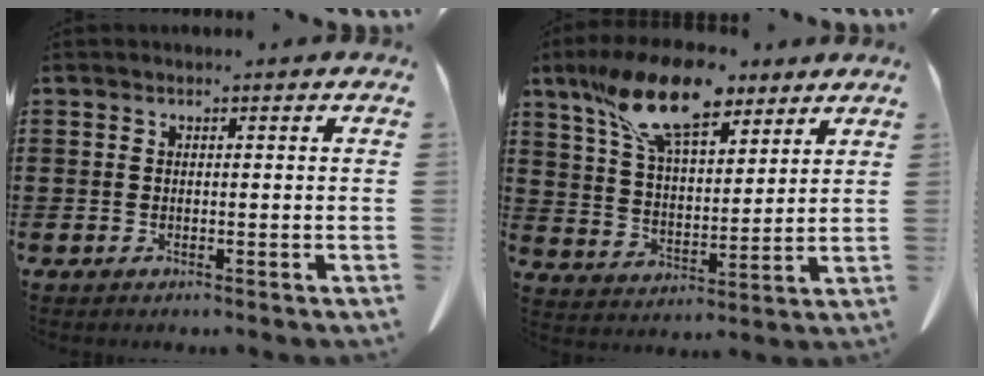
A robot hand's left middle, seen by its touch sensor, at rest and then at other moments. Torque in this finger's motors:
{"motor_torque": [2.14, 0.00, 1.05, 0.21]}